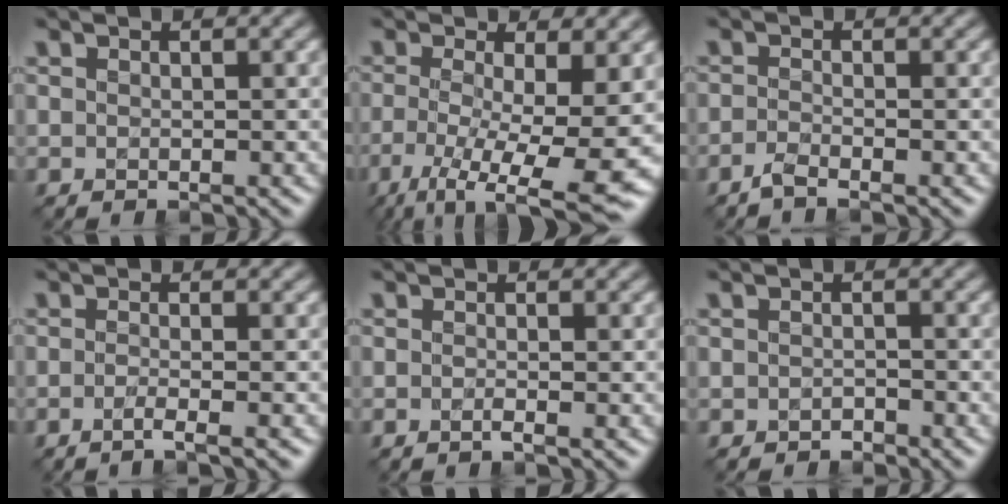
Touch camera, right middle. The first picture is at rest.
{"total": 8.9, "force": [-2.5, 2.6, 8.1], "torque": [-0.141, -0.022, -0.038]}
{"total": 1.5, "force": [-1.2, 0.2, 0.9], "torque": [-0.020, -0.004, -0.030]}
{"total": 2.2, "force": [-1.0, 0.6, 1.8], "torque": [-0.017, -0.005, -0.030]}
{"total": 0.8, "force": [-0.3, 0.1, 0.7], "torque": [-0.014, -0.006, -0.007]}
{"total": 0.8, "force": [-0.6, 0.4, 0.2], "torque": [-0.002, -0.001, -0.011]}